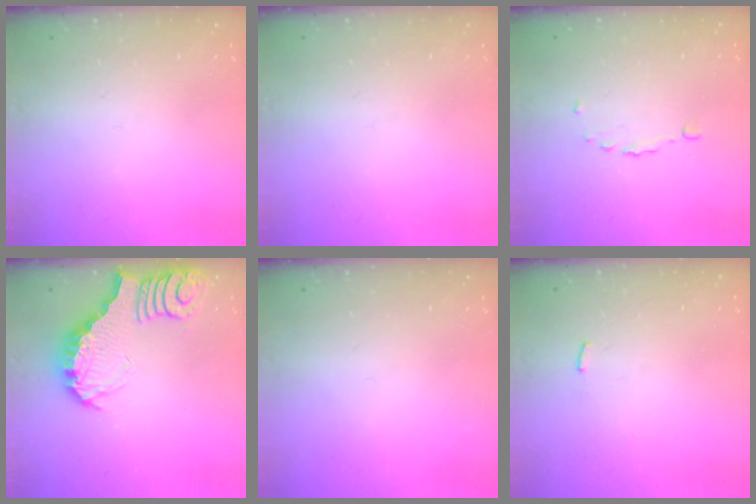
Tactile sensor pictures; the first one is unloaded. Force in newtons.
{"total": 0.0}
{"total": 1.1, "press": 0.8, "slide": 0.7}
{"total": 3.7, "press": 3.7, "slide": 0.5}
{"total": 0.0}
{"total": 2.5, "press": 2.5, "slide": 0.1}